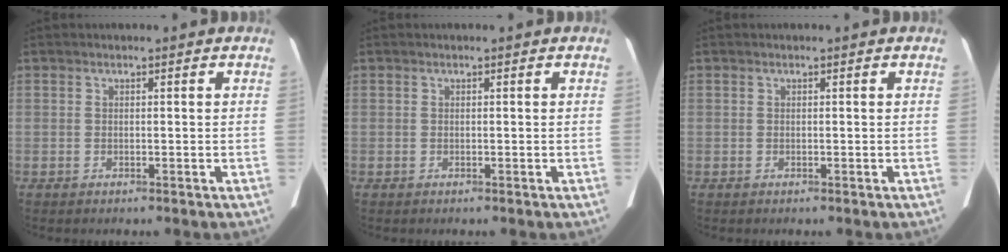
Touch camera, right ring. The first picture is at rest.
{"total": 0.0}
{"total": 0.0}